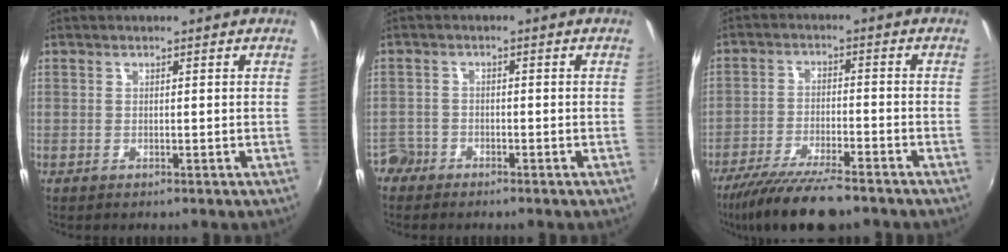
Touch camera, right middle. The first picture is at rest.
{"total": 4.2, "force": [-3.2, 2.6, 0.2], "torque": [-0.022, 0.000, -0.069]}
{"total": 12.3, "force": [-10.1, 2.0, 6.8], "torque": [-0.150, -0.029, -0.173]}